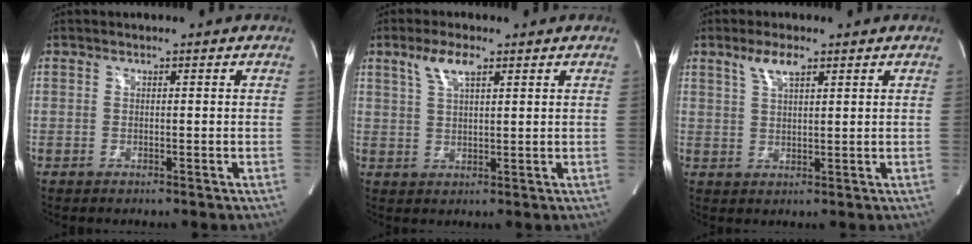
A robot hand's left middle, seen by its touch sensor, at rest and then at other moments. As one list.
[{"total": 4.7, "force": [2.7, 1.2, 3.6], "torque": [-0.079, 0.010, 0.055]}, {"total": 3.9, "force": [2.5, 1.0, 2.9], "torque": [-0.063, 0.007, 0.051]}]